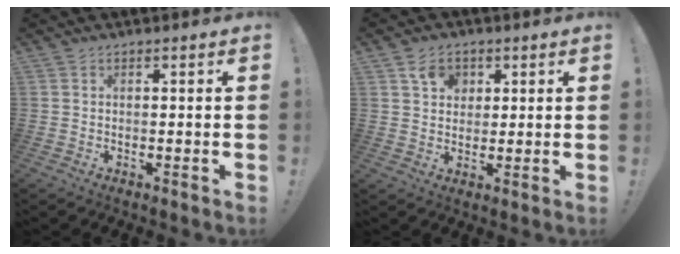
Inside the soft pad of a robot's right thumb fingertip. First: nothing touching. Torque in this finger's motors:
{"motor_torque": [0.27, 0.98, -0.13, 0.20, 0.00]}